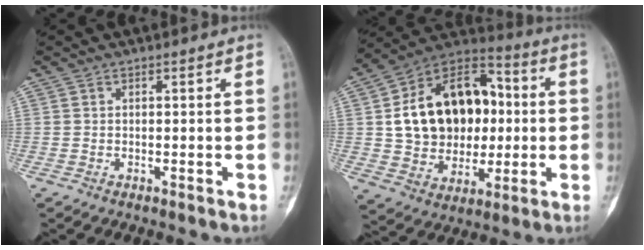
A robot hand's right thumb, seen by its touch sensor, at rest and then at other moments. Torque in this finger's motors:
{"motor_torque": [2.25, 2.76, 0.84, -0.52, 0.35]}